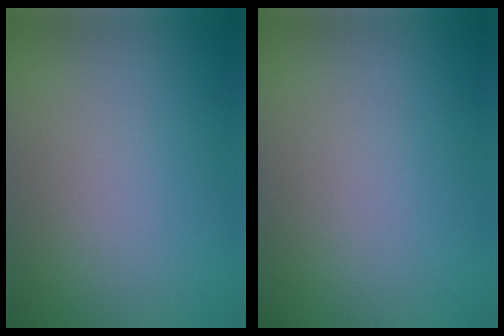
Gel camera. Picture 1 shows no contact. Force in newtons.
{"total": 0.0}